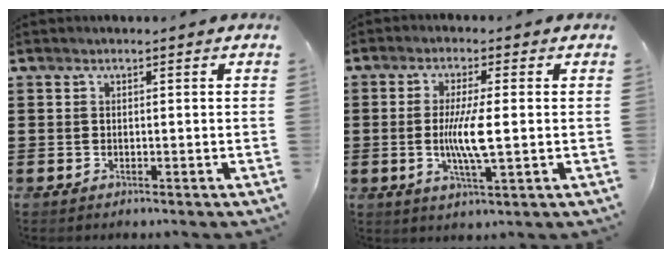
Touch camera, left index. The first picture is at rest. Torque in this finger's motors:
{"motor_torque": [1.72, 0.27, 0.77, 0.13]}